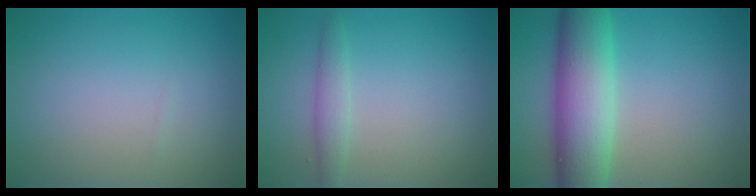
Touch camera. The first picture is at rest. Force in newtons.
{"total": 1.7, "press": 1.7, "slide": 0.1}
{"total": 8.5, "press": 8.5, "slide": 0.4}